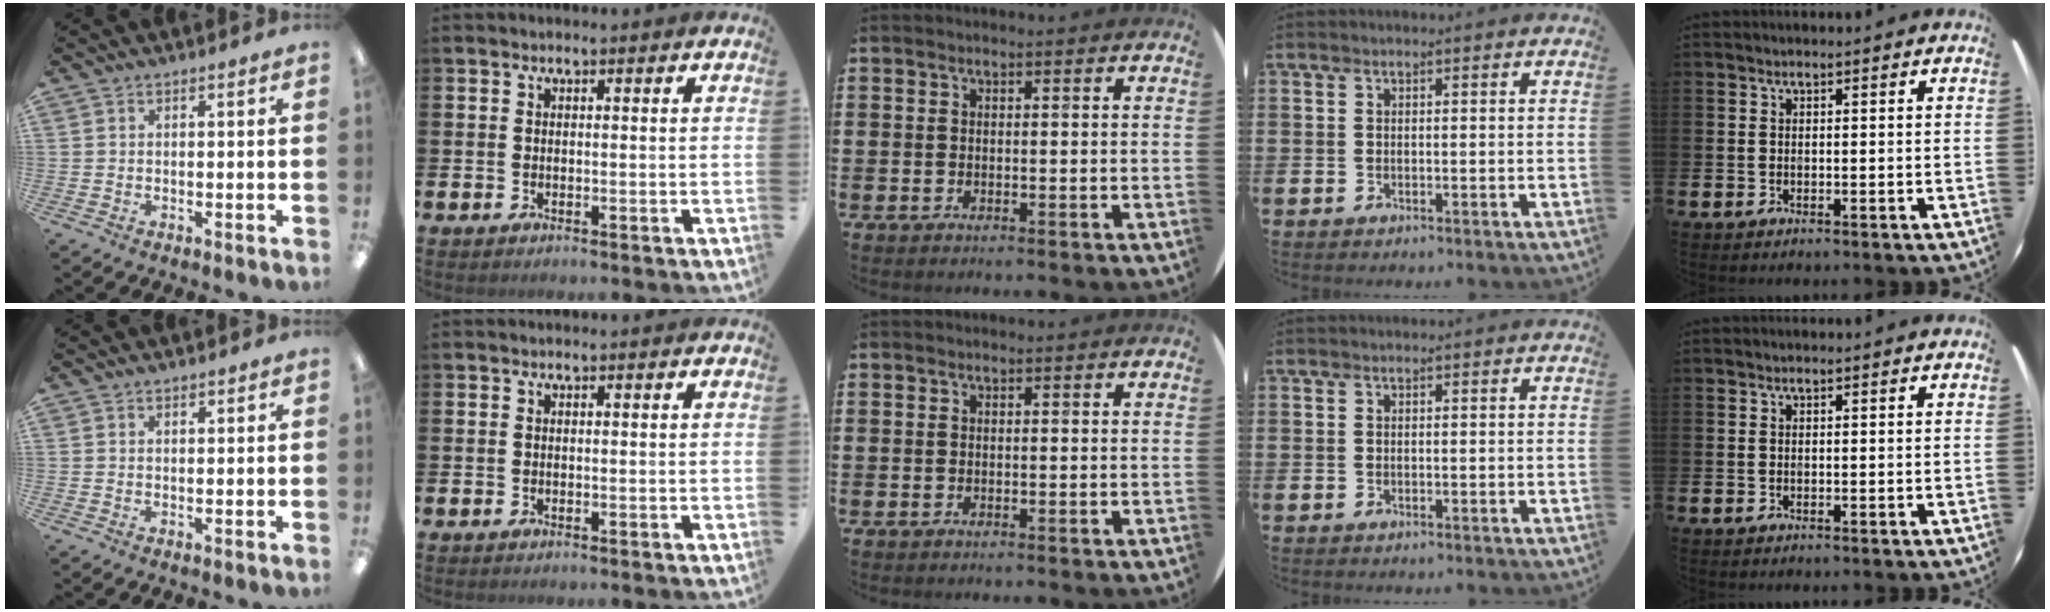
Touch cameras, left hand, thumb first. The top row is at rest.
{"thumb": {"total": 0.6, "force": [0.5, 0.3, 0.2], "torque": [0.003, -0.003, 0.008]}}